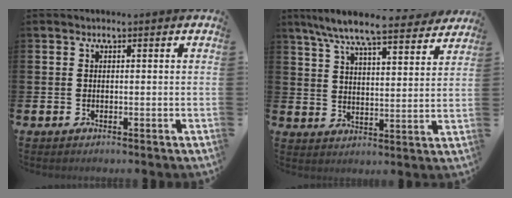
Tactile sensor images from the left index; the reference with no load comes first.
{"total": 8.8, "force": [8.1, 1.0, 3.2], "torque": [-0.078, -0.053, 0.139]}